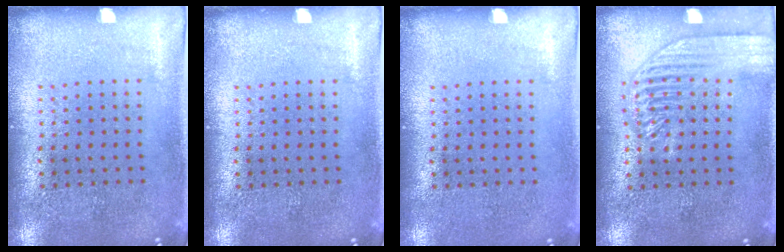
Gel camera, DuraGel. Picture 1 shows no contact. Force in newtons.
{"total": 0.0}
{"total": 0.0}
{"total": 1.9, "press": 1.9, "slide": 0.2}